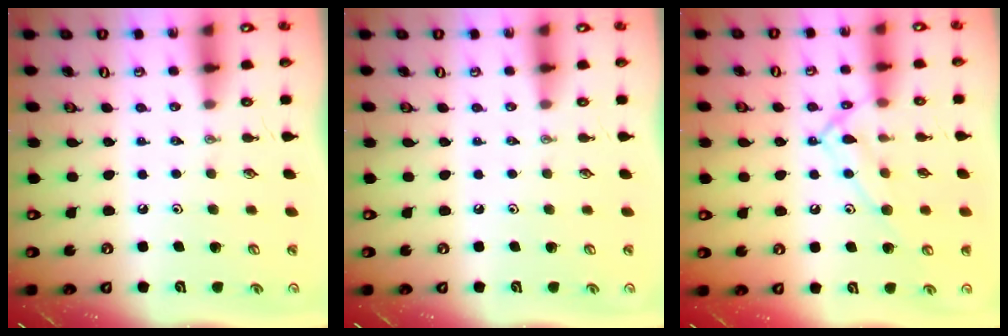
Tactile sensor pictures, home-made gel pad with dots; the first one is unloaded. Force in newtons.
{"total": 0.0}
{"total": 12.6, "press": 12.6, "slide": 0.8}